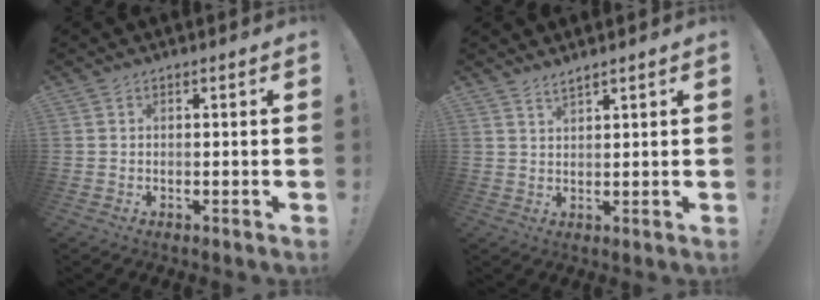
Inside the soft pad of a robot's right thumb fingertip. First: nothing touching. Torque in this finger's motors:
{"motor_torque": [-0.06, 0.03, -0.33, 0.34, 0.01]}